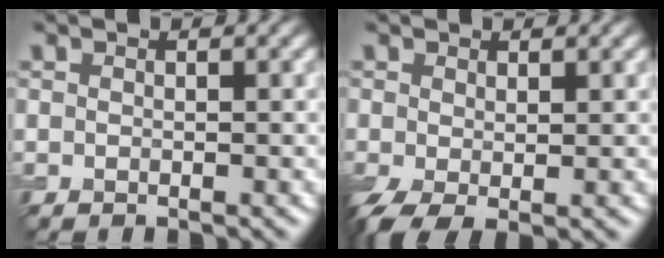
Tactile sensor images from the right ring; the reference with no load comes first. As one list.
[{"total": 3.0, "force": [-0.7, 1.4, 2.6], "torque": [-0.063, -0.010, -0.013]}]